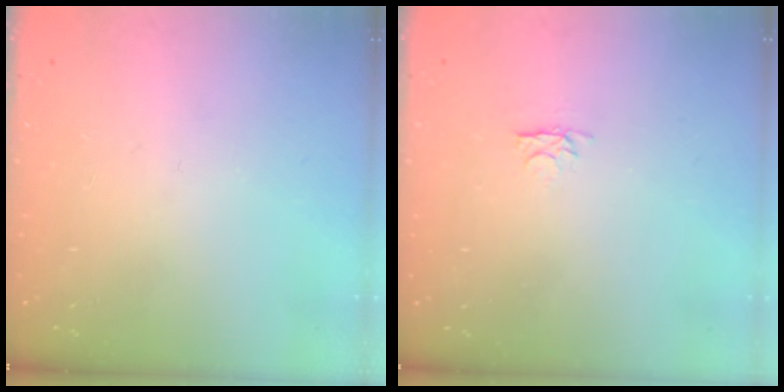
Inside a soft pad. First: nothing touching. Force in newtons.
{"total": 2.8, "press": 2.7, "slide": 0.4}